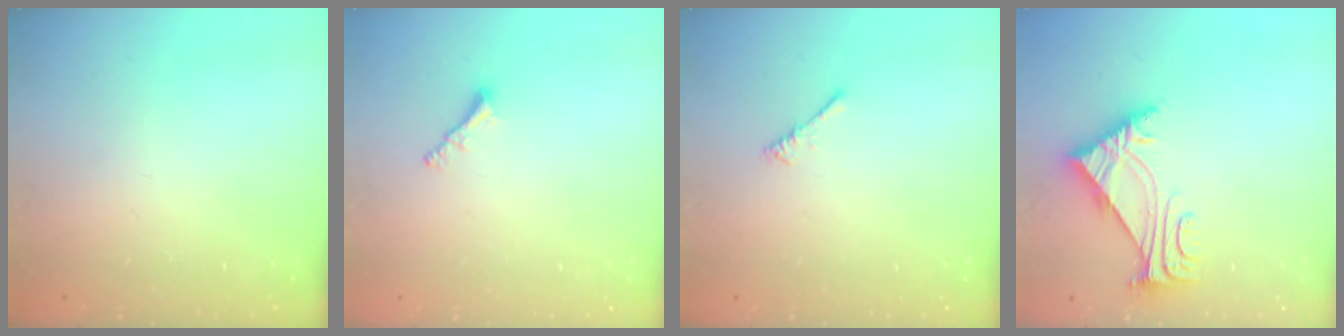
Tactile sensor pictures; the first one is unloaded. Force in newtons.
{"total": 2.1, "press": 2.0, "slide": 0.5}
{"total": 0.0}
{"total": 5.9, "press": 5.8, "slide": 1.1}